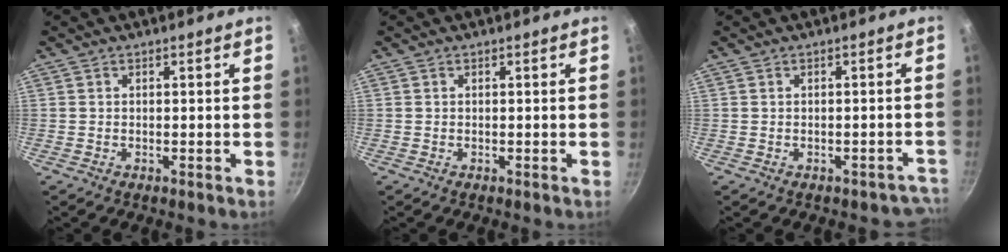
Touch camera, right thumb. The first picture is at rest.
{"total": 0.0}
{"total": 3.7, "force": [-2.2, 2.6, 1.2], "torque": [0.022, 0.044, -0.003]}